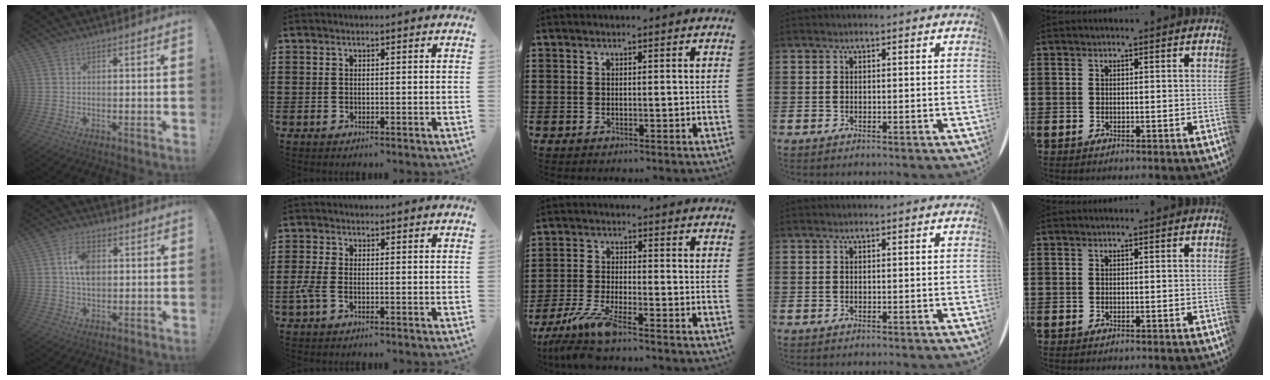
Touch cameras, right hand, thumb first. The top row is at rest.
{"thumb": {"total": 7.6, "force": [1.1, 5.0, 5.7], "torque": [-0.093, 0.006, 0.019]}, "index": {"total": 2.6, "force": [-1.3, 1.0, 2.0], "torque": [-0.062, -0.010, -0.032]}, "middle": {"total": 6.4, "force": [-5.2, 0.2, 3.6], "torque": [-0.091, -0.022, -0.103]}}